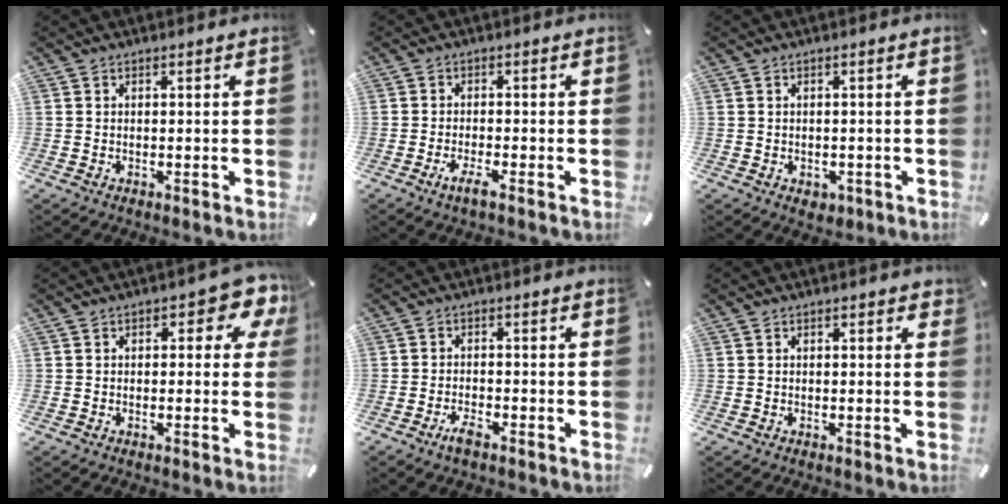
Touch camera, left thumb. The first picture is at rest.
{"total": 3.5, "force": [-2.1, 0.6, 2.8], "torque": [-0.056, -0.002, -0.039]}
{"total": 2.0, "force": [-0.9, 1.6, 0.8], "torque": [-0.014, 0.003, -0.017]}
{"total": 6.5, "force": [2.2, 3.1, 5.3], "torque": [-0.066, -0.007, 0.030]}
{"total": 2.9, "force": [-2.2, 1.1, 1.6], "torque": [-0.032, 0.009, -0.042]}
{"total": 1.0, "force": [0.3, 0.5, 0.9], "torque": [-0.008, 0.002, 0.001]}